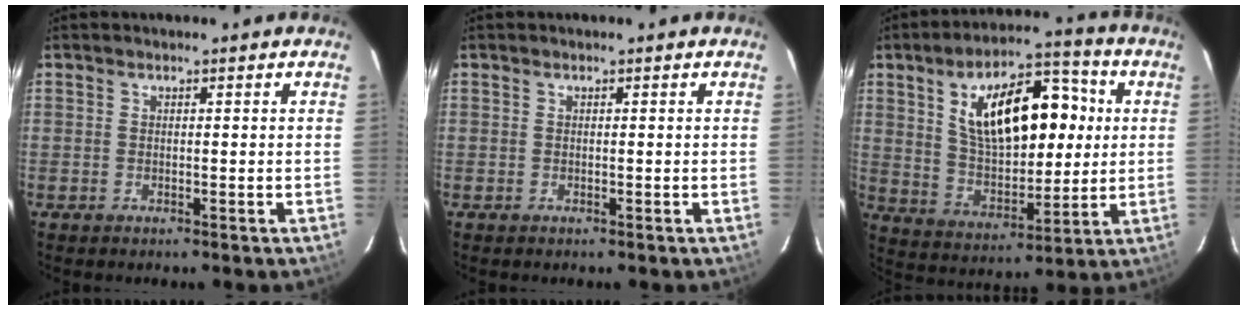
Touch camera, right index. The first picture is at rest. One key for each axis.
{"total": 0.0}
{"total": 18.9, "fx": 4.8, "fy": 9.5, "fz": 15.6, "tx": -0.268, "ty": 0.026, "tz": 0.092}